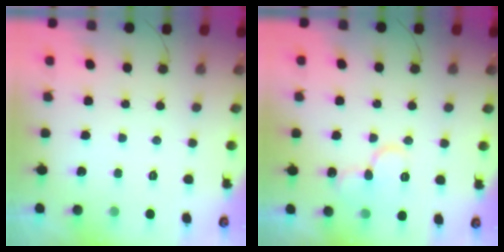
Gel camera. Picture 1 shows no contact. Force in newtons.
{"total": 12.2, "press": 12.1, "slide": 1.6}